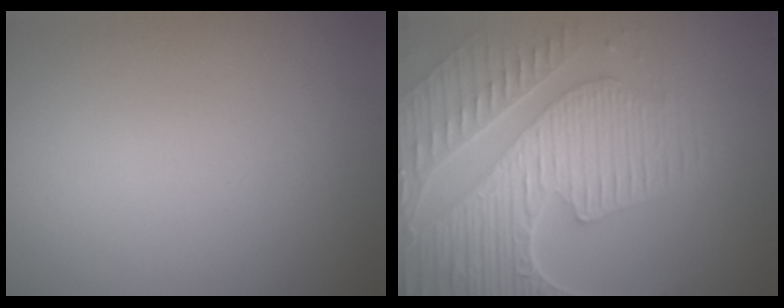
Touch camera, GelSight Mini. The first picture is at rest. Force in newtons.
{"total": 8.9, "press": 6.2, "slide": 6.5}